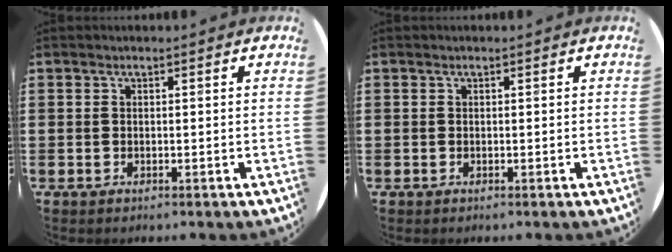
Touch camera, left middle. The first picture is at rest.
{"total": 0.0}